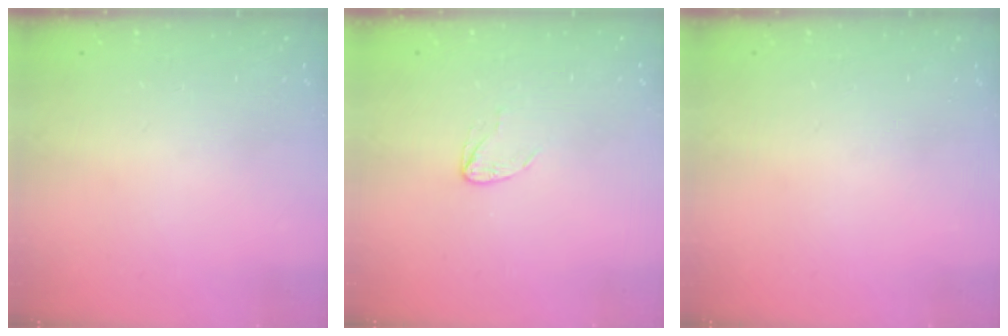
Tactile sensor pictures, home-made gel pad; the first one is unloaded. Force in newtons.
{"total": 3.1, "press": 3.1, "slide": 0.3}
{"total": 0.0}